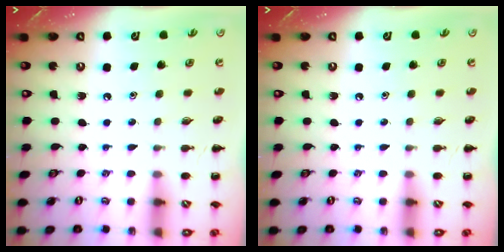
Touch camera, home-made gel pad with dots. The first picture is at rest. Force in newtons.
{"total": 0.0}